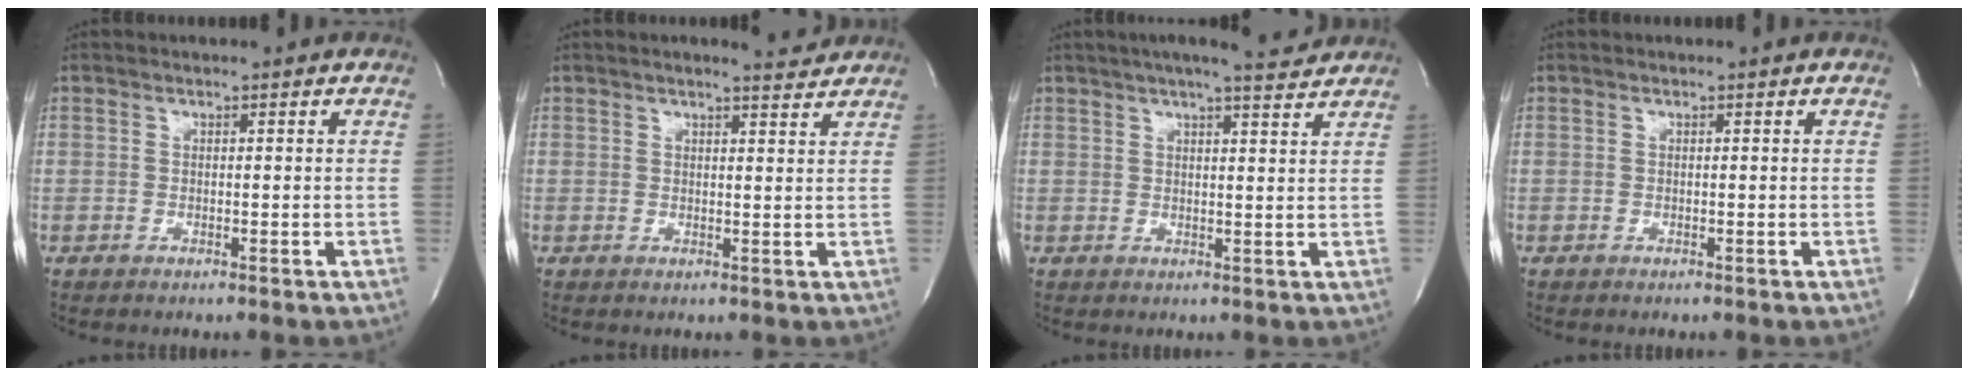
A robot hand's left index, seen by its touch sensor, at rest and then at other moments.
{"total": 2.8, "force": [2.7, 0.0, 0.8], "torque": [-0.018, -0.008, 0.032]}
{"total": 8.2, "force": [7.2, 0.4, 3.9], "torque": [-0.060, 0.007, 0.088]}
{"total": 0.0}